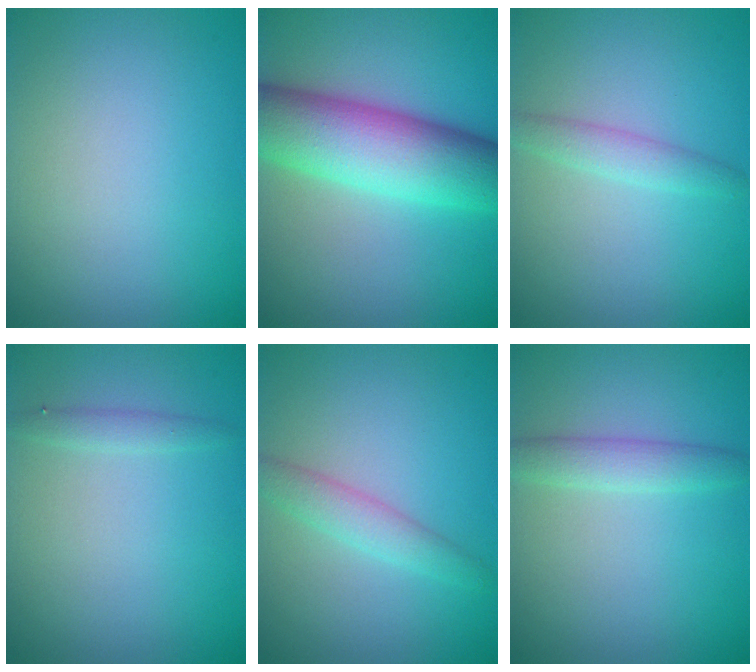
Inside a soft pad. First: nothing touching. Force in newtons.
{"total": 9.8, "press": 9.8, "slide": 0.2}
{"total": 1.8, "press": 1.8, "slide": 0.1}
{"total": 1.0, "press": 1.0, "slide": 0.1}
{"total": 2.3, "press": 2.3, "slide": 0.1}
{"total": 2.2, "press": 2.2, "slide": 0.0}